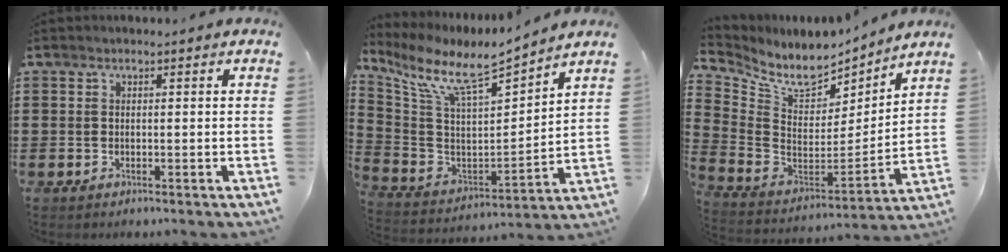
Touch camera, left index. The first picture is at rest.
{"total": 8.6, "force": [6.9, 1.7, 4.8], "torque": [-0.126, -0.052, 0.114]}
{"total": 7.7, "force": [6.2, 3.1, 3.4], "torque": [-0.093, -0.052, 0.108]}